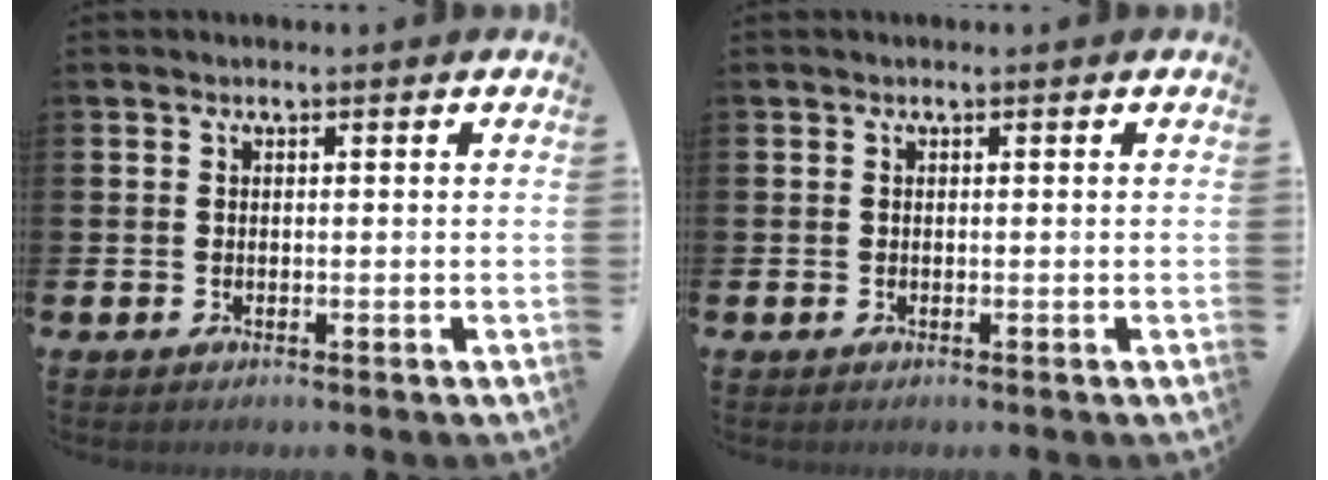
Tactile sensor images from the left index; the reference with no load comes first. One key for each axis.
{"total": 0.0}